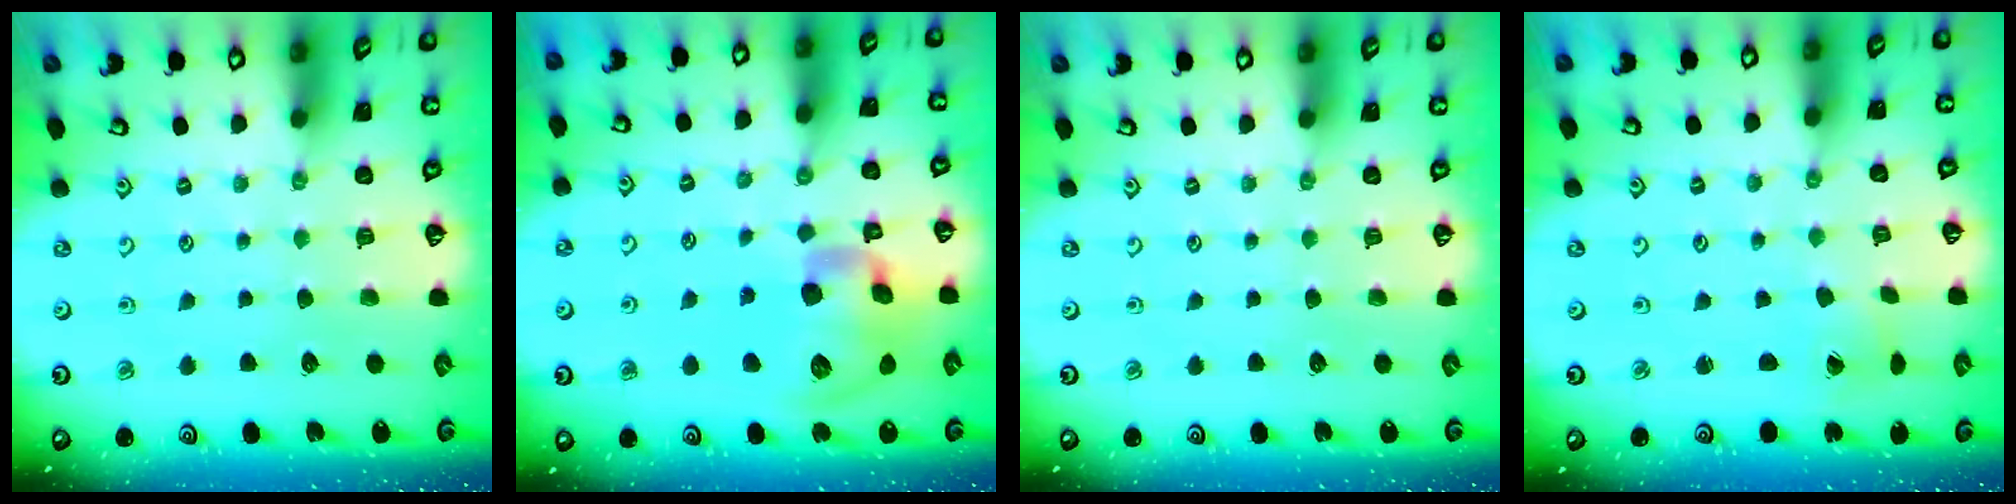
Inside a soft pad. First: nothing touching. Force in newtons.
{"total": 16.8, "press": 16.7, "slide": 2.3}
{"total": 0.0}
{"total": 1.6, "press": 1.5, "slide": 0.3}